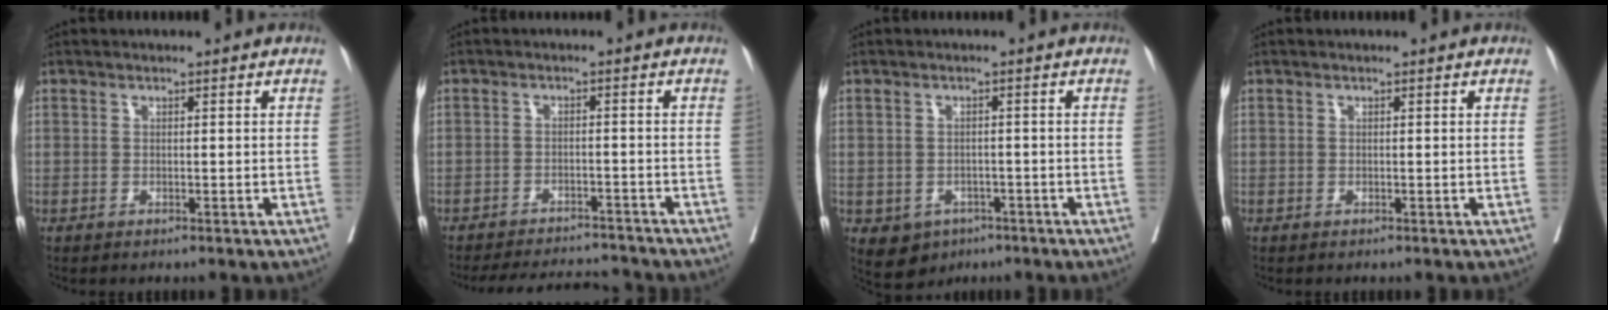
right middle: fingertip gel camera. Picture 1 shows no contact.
{"total": 10.1, "force": [-9.7, 1.8, 2.0], "torque": [-0.032, 0.008, -0.135]}
{"total": 4.6, "force": [-2.3, 3.7, 1.5], "torque": [-0.022, 0.002, -0.024]}
{"total": 0.0}